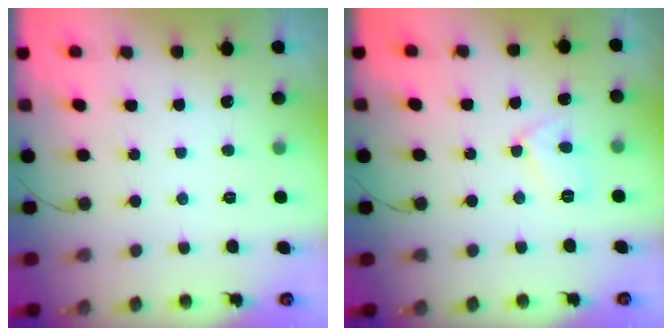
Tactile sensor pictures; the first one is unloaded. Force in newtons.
{"total": 5.6, "press": 5.6, "slide": 0.6}